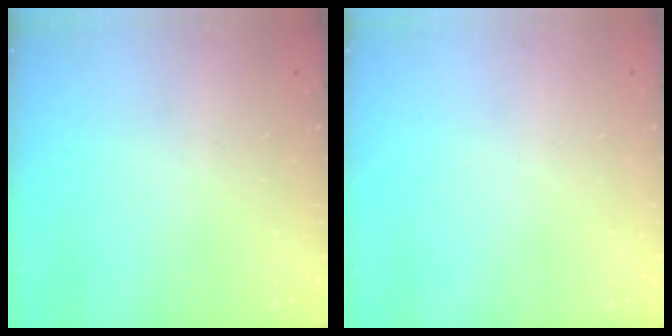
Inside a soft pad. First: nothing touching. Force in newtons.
{"total": 0.0}